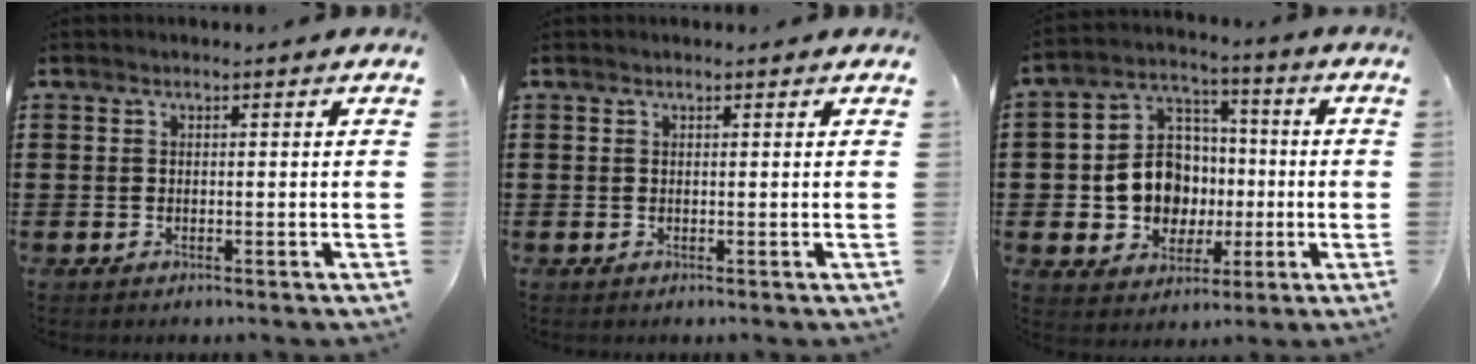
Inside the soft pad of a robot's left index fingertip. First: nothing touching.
{"total": 0.0}
{"total": 10.1, "force": [-1.2, 9.2, 4.0], "torque": [-0.113, 0.012, -0.017]}